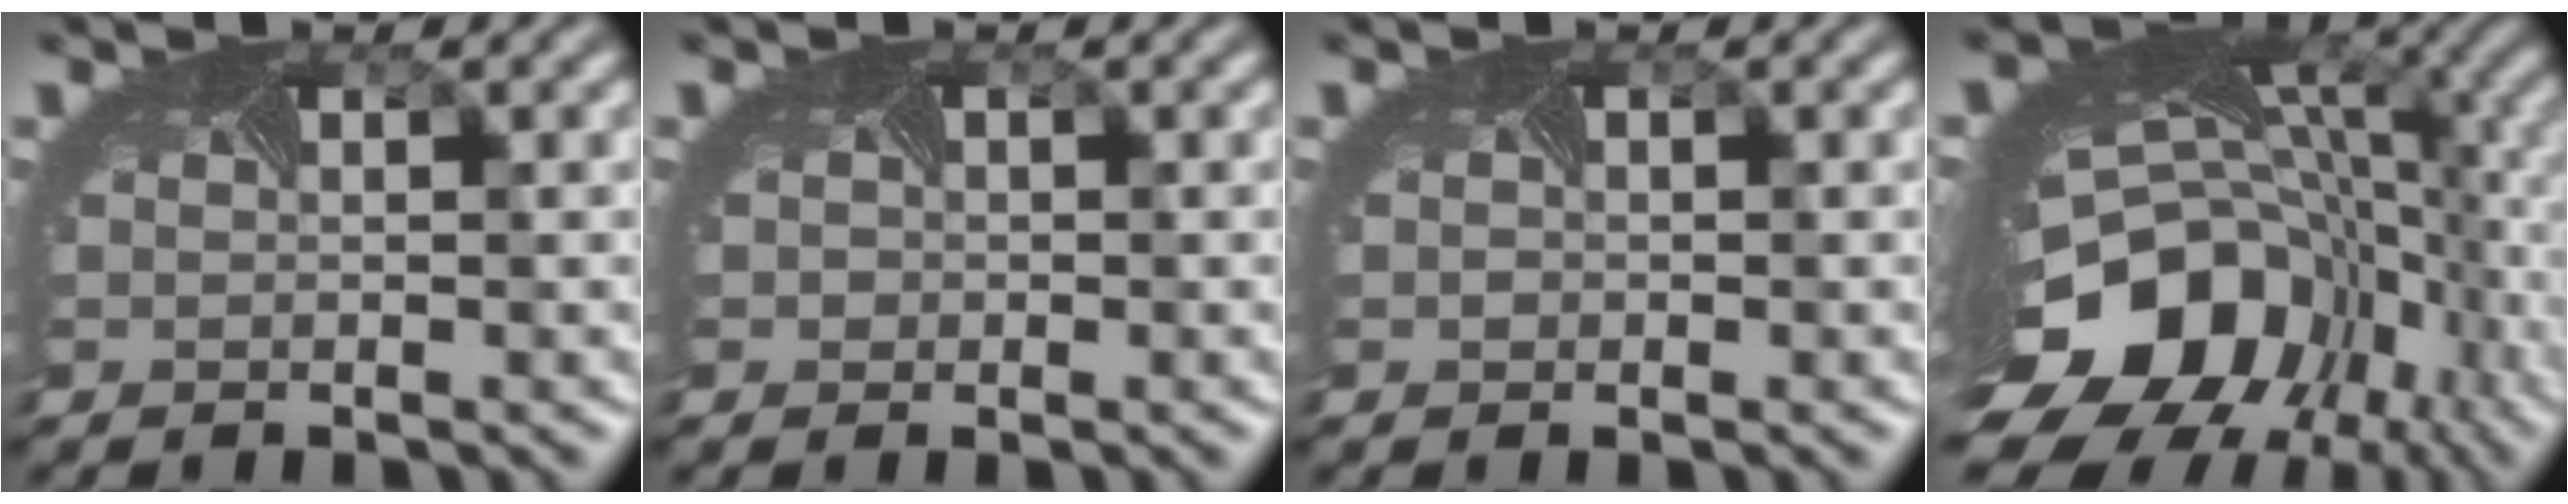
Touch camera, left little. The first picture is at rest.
{"total": 1.0, "force": [0.1, 1.0, 0.0], "torque": [0.002, -0.003, -0.006]}
{"total": 0.6, "force": [0.0, 0.5, -0.2], "torque": [0.002, -0.005, -0.004]}
{"total": 16.8, "force": [-6.4, 11.6, 10.4], "torque": [-0.222, -0.040, -0.095]}